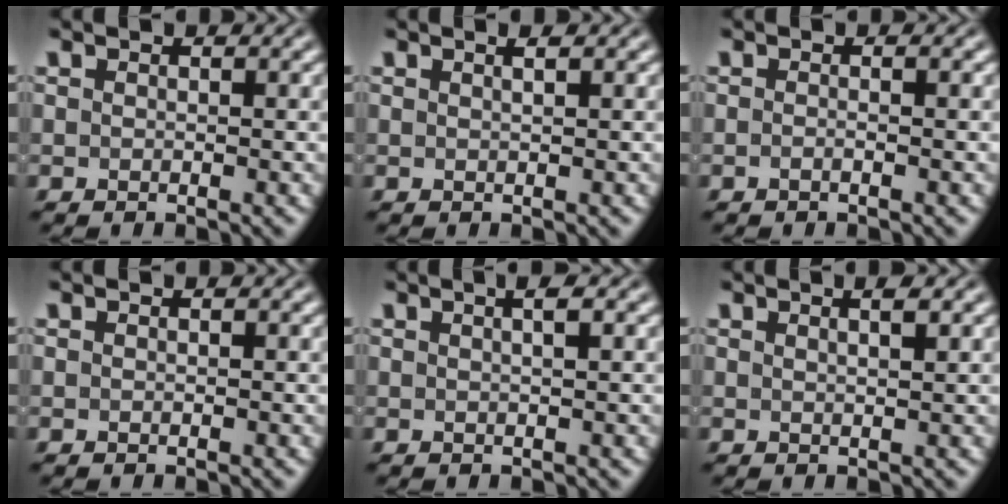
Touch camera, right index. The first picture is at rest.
{"total": 1.0, "force": [0.3, -0.8, 0.6], "torque": [-0.006, 0.000, 0.009]}
{"total": 0.9, "force": [-0.6, -0.4, 0.5], "torque": [-0.009, 0.002, -0.013]}
{"total": 0.0}
{"total": 1.9, "force": [0.8, -0.3, 1.7], "torque": [-0.017, 0.006, 0.012]}
{"total": 1.6, "force": [0.8, -0.8, 1.1], "torque": [-0.014, -0.003, 0.018]}